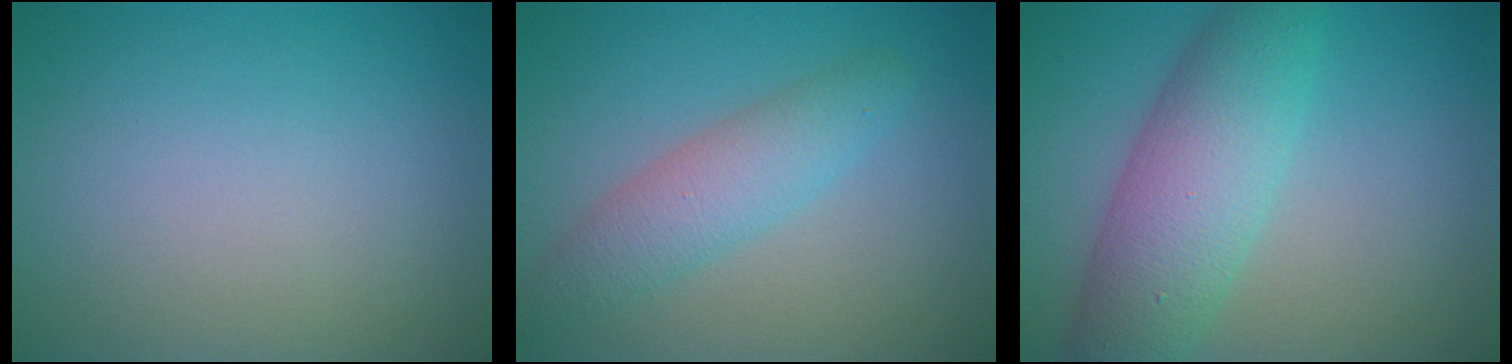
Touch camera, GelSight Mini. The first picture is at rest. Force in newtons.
{"total": 3.5, "press": 3.5, "slide": 0.1}
{"total": 6.9, "press": 6.9, "slide": 0.1}